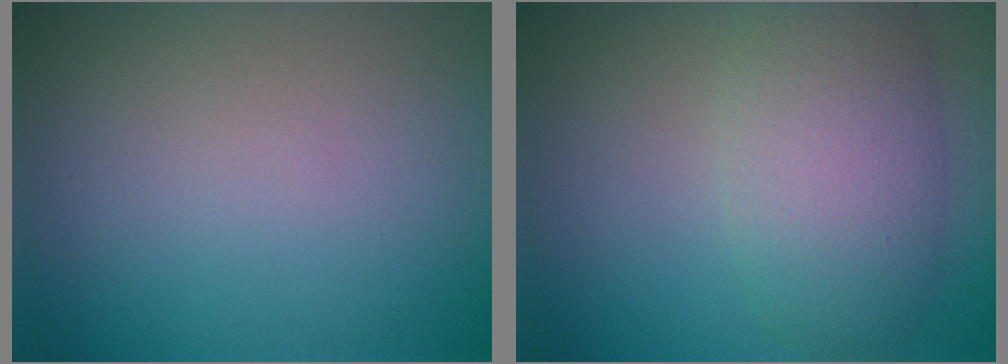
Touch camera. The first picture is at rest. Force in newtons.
{"total": 6.1, "press": 6.1, "slide": 0.5}